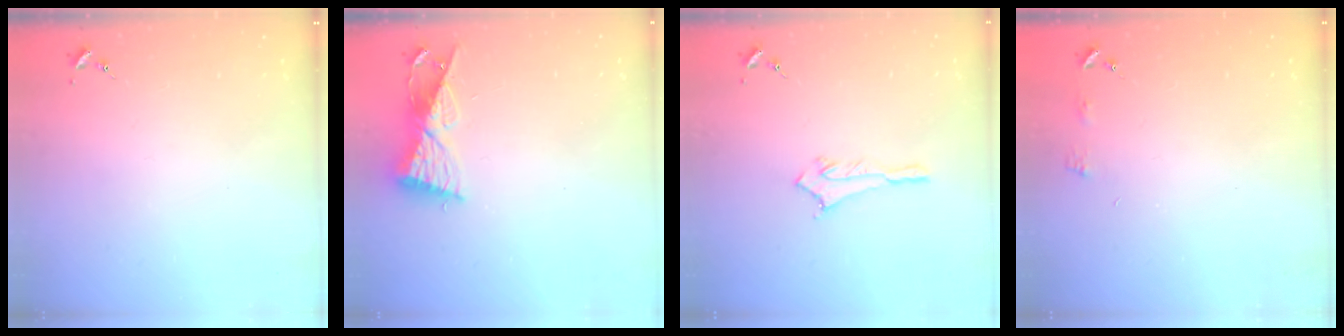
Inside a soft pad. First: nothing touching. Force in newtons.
{"total": 9.1, "press": 9.1, "slide": 0.7}
{"total": 3.5, "press": 3.4, "slide": 0.4}
{"total": 3.5, "press": 3.4, "slide": 0.3}